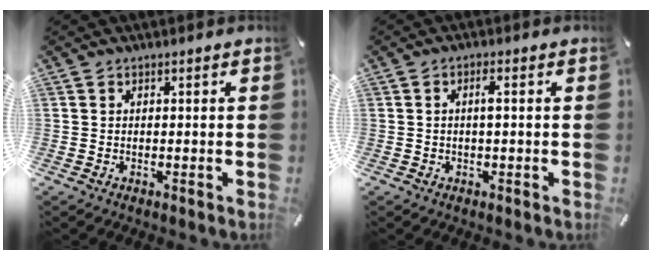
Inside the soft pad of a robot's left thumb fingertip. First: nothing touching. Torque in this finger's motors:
{"motor_torque": [-0.02, -0.19, -0.04, 0.02, -0.10]}